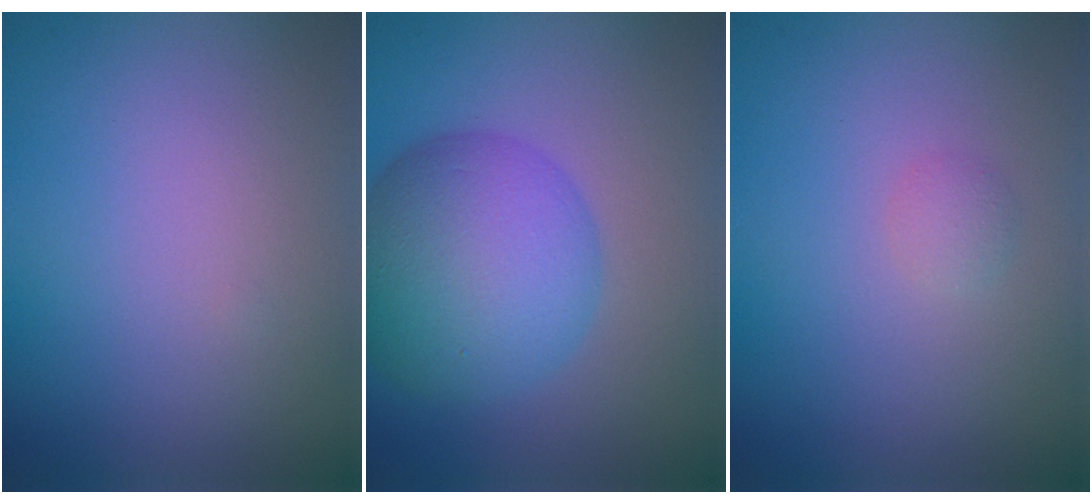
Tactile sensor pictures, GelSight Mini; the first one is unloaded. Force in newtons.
{"total": 9.2, "press": 9.2, "slide": 0.2}
{"total": 0.9, "press": 0.9, "slide": 0.0}